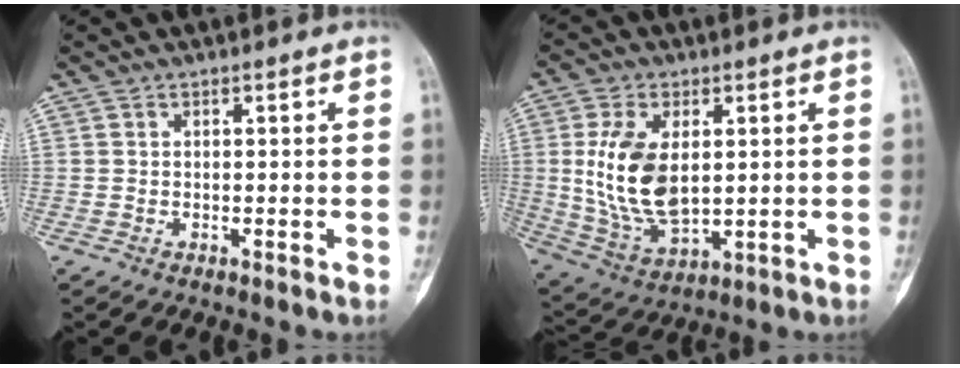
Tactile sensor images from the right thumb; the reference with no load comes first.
{"total": 14.3, "force": [1.8, 8.1, 11.6], "torque": [-0.218, -0.014, 0.048]}